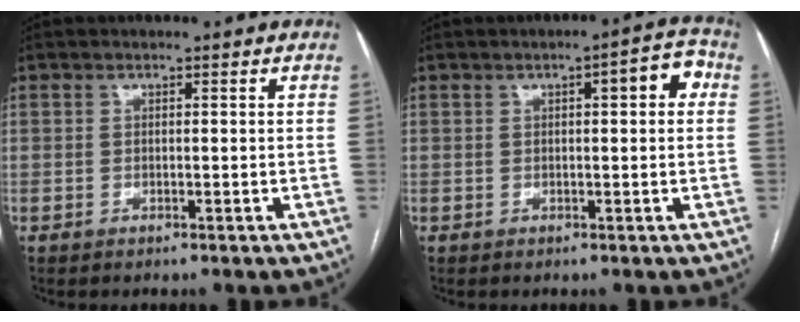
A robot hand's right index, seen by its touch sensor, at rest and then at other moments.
{"total": 5.3, "force": [1.3, 1.2, 5.0], "torque": [-0.062, 0.024, 0.013]}